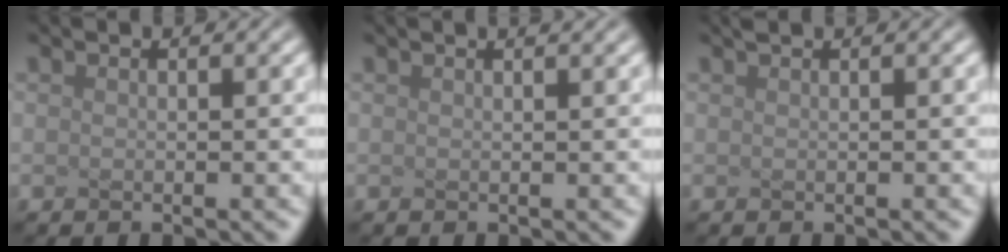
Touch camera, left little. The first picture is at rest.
{"total": 1.4, "force": [0.9, 0.5, 0.8], "torque": [-0.006, 0.005, 0.001]}
{"total": 0.7, "force": [0.5, 0.2, 0.4], "torque": [-0.005, 0.002, 0.006]}